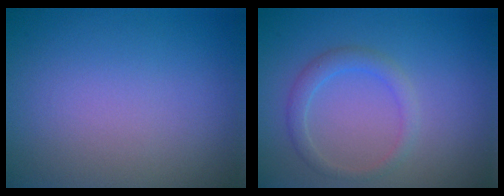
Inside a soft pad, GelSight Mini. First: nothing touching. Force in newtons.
{"total": 1.9, "press": 1.9, "slide": 0.1}